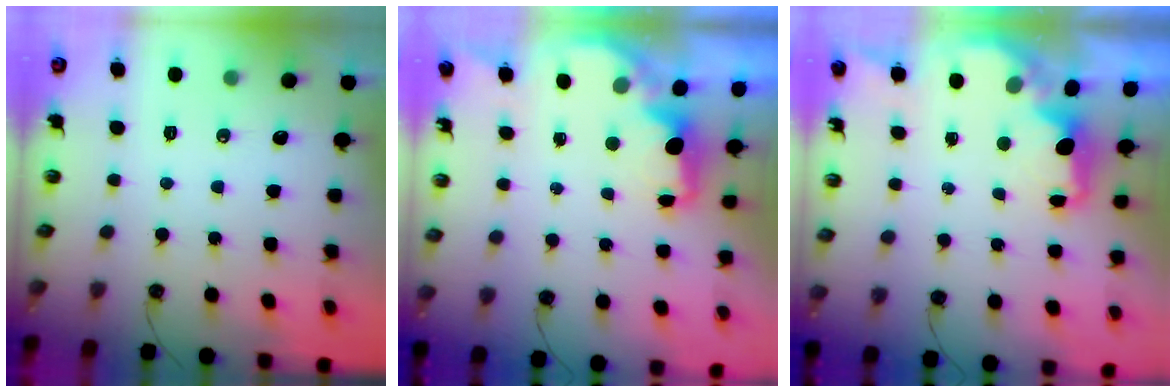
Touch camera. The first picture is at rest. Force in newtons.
{"total": 2.5, "press": 2.3, "slide": 0.8}
{"total": 1.6, "press": 1.5, "slide": 0.6}